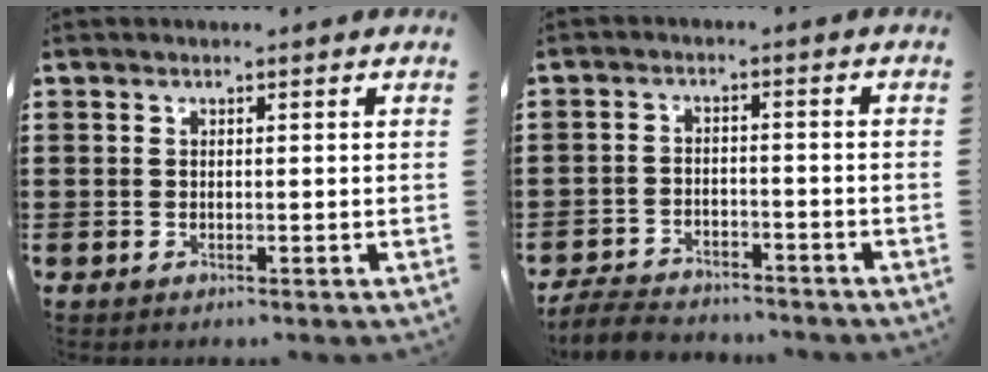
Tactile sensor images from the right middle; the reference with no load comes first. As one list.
[{"total": 5.0, "force": [-4.9, 0.9, 0.8], "torque": [-0.023, 0.004, -0.098]}]